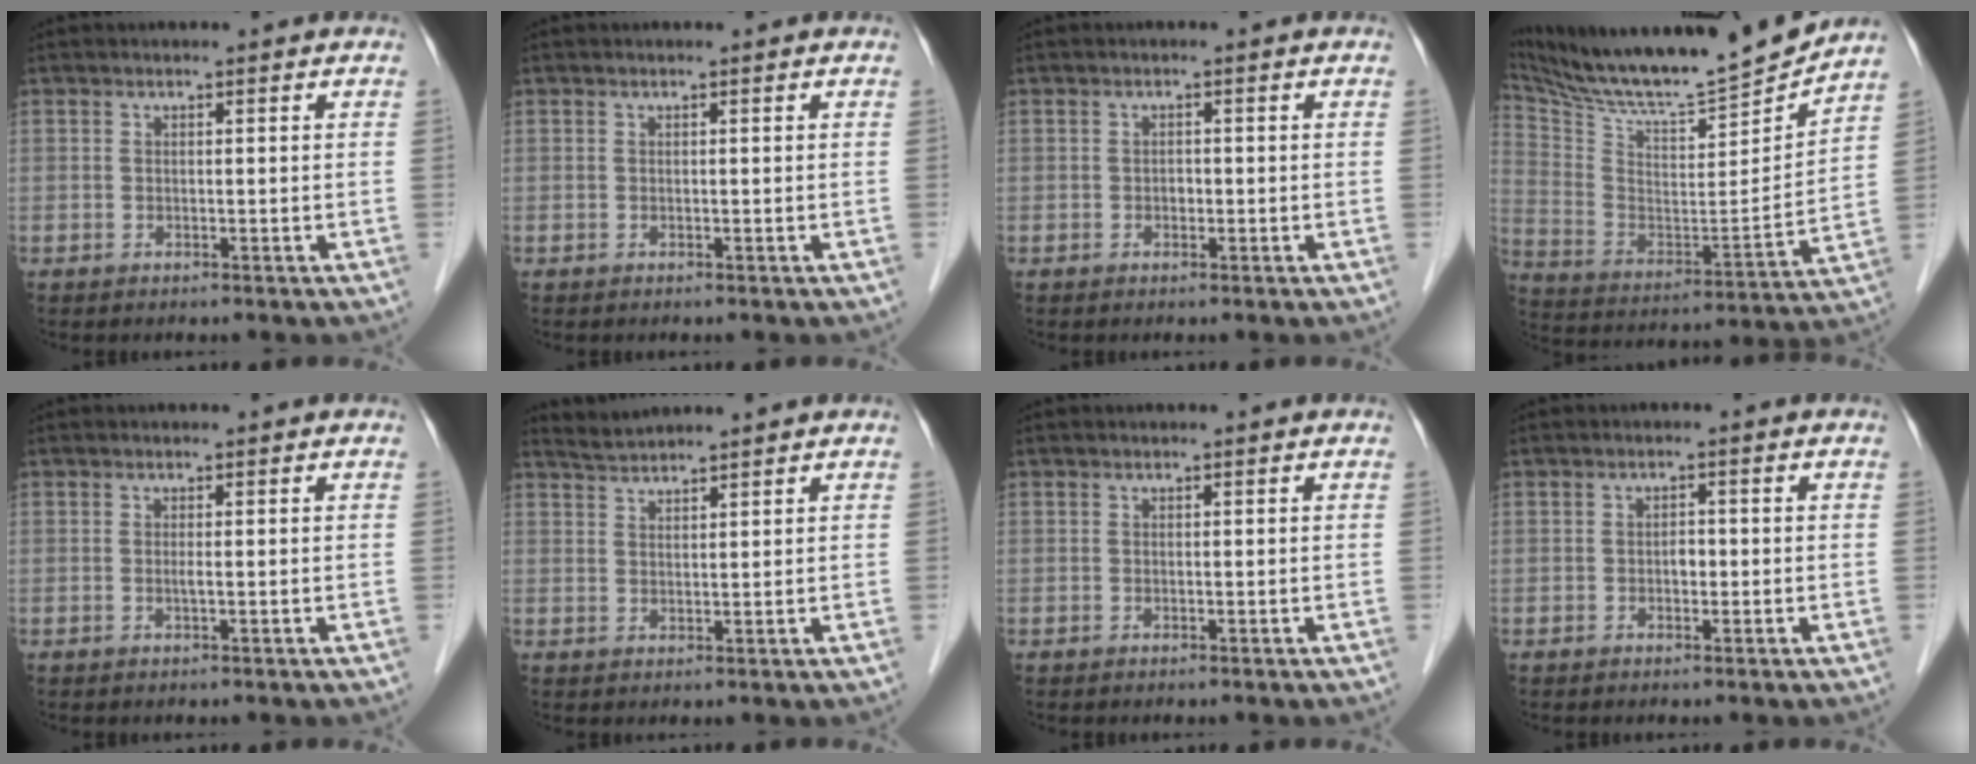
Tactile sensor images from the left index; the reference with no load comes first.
{"total": 0.0}
{"total": 0.7, "force": [-0.1, 0.5, 0.4], "torque": [-0.006, 0.003, -0.004]}
{"total": 21.0, "force": [19.7, 0.8, 7.3], "torque": [-0.149, -0.043, 0.320]}
{"total": 0.5, "force": [0.1, -0.1, 0.5], "torque": [-0.016, -0.002, 0.004]}
{"total": 3.5, "force": [3.5, -0.5, 0.5], "torque": [-0.014, 0.020, 0.070]}
{"total": 0.0}
{"total": 1.2, "force": [-0.2, 0.7, 0.9], "torque": [-0.012, 0.003, -0.004]}